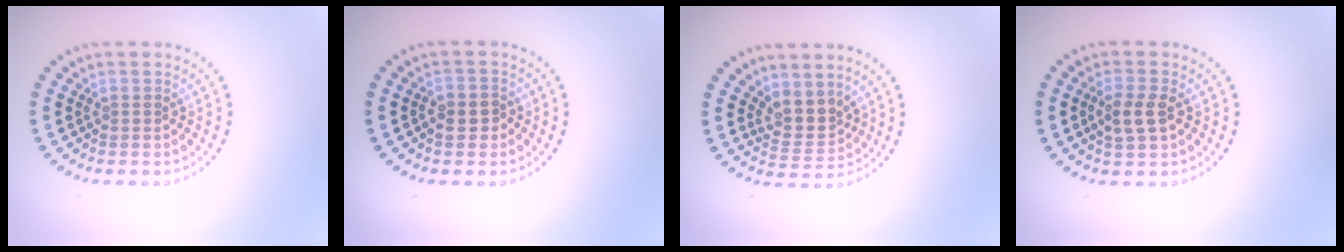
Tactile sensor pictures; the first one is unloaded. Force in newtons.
{"total": 2.2, "press": 2.1, "slide": 0.6}
{"total": 2.8, "press": 2.2, "slide": 1.7}
{"total": 2.7, "press": 2.6, "slide": 0.6}